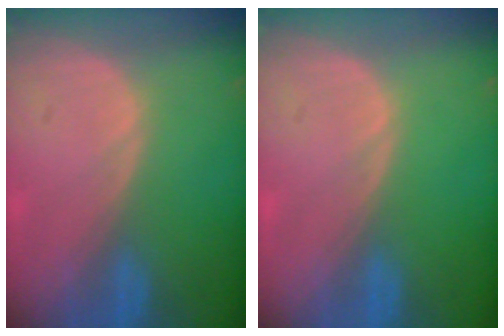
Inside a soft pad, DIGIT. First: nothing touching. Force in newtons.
{"total": 0.0}